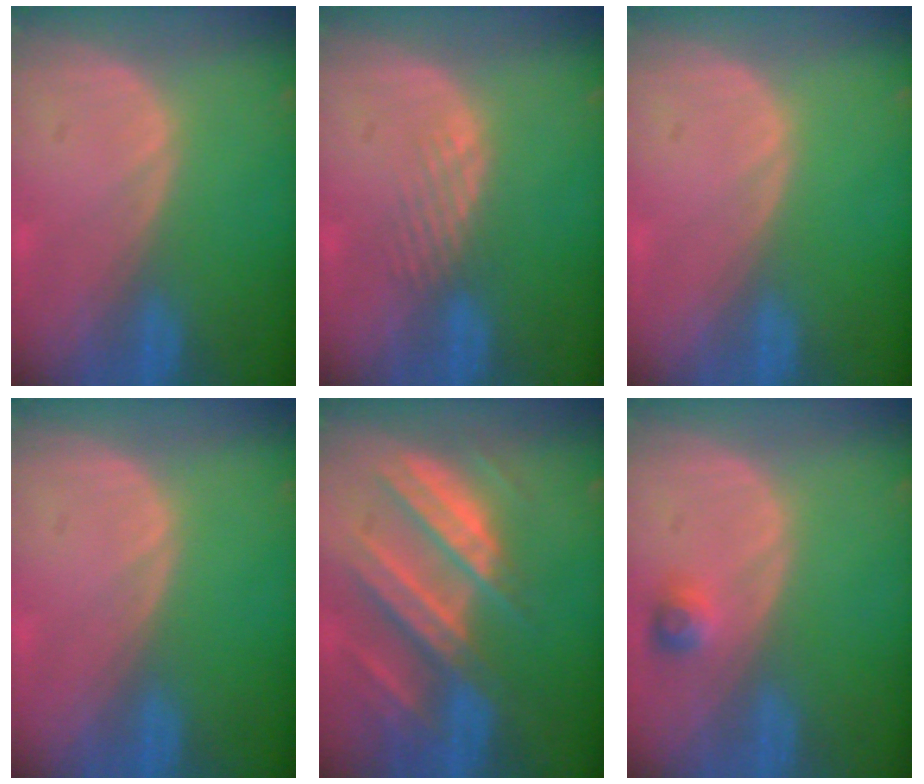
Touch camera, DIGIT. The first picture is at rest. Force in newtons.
{"total": 2.2, "press": 2.2, "slide": 0.2}
{"total": 0.0}
{"total": 0.0}
{"total": 10.5, "press": 9.3, "slide": 4.9}
{"total": 2.2, "press": 2.2, "slide": 0.4}